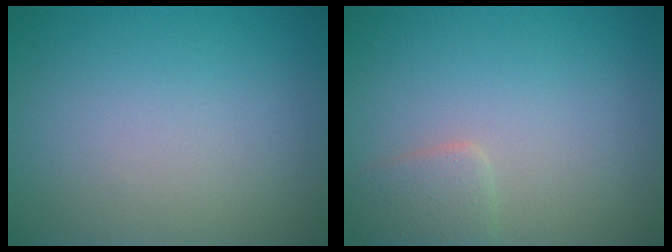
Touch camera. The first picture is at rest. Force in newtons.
{"total": 1.9, "press": 1.9, "slide": 0.1}